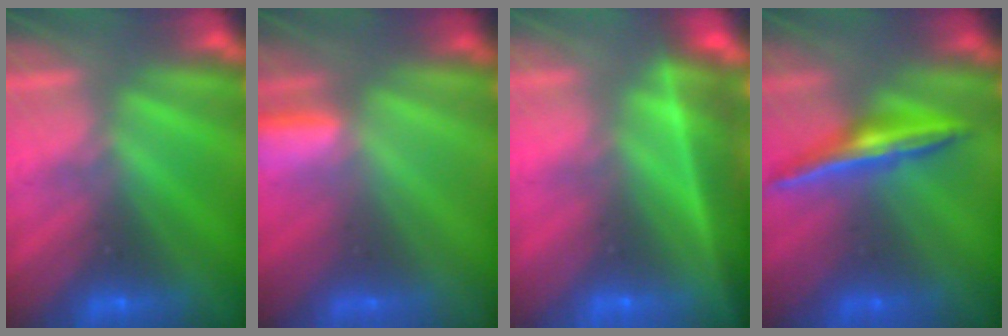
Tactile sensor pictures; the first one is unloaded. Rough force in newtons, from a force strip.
{"total": 2.8}
{"total": 8.8}
{"total": 1.5}